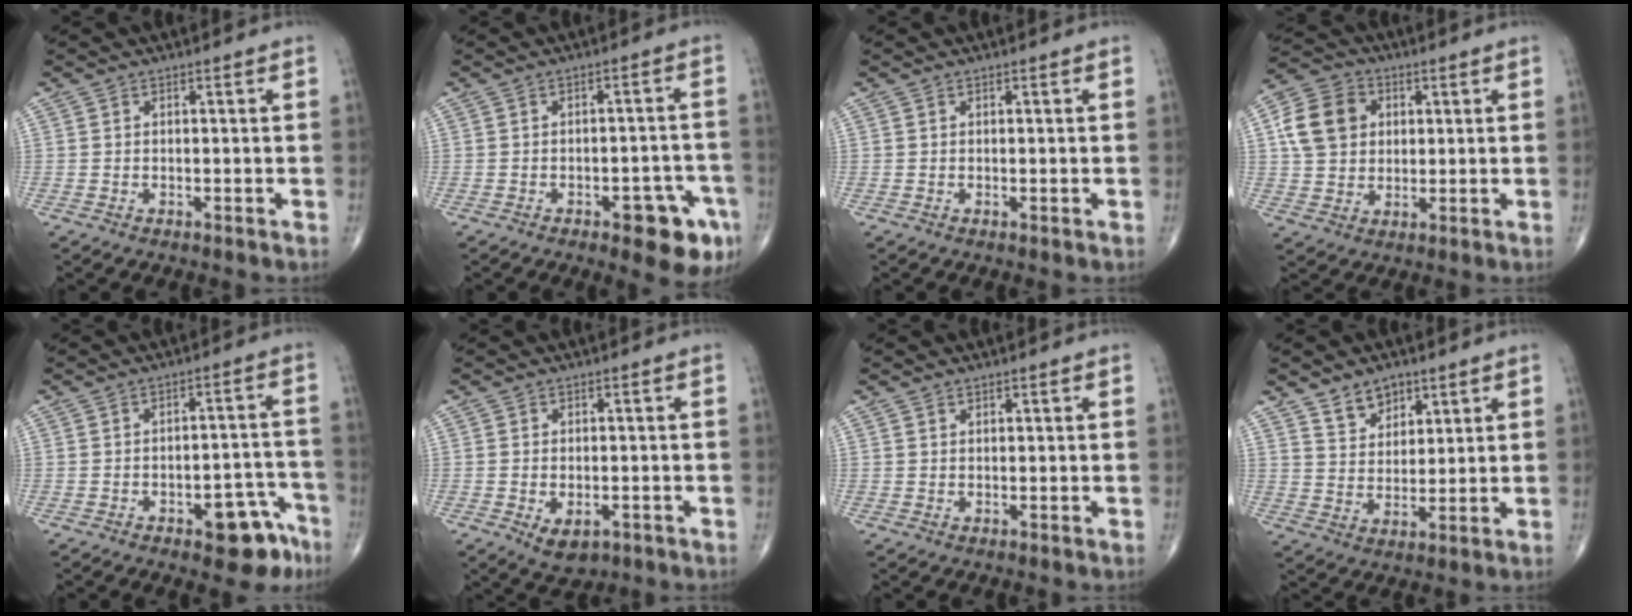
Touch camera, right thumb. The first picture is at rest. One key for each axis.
{"total": 9.4, "fx": -4.5, "fy": 3.7, "fz": 7.4, "tx": -0.063, "ty": 0.023, "tz": -0.049}
{"total": 0.0}
{"total": 11.0, "fx": 2.4, "fy": 9.1, "fz": 5.8, "tx": -0.089, "ty": 0.007, "tz": 0.036}
{"total": 9.2, "fx": -5.3, "fy": 4.0, "fz": 6.3, "tx": -0.048, "ty": 0.044, "tz": -0.062}
{"total": 4.7, "fx": -1.7, "fy": 2.9, "fz": 3.3, "tx": -0.047, "ty": 0.003, "tz": -0.015}
{"total": 0.5, "fx": 0.5, "fy": 0.2, "fz": 0.0, "tx": 0.003, "ty": -0.004, "tz": 0.006}
{"total": 6.5, "fx": 4.4, "fy": 4.1, "fz": 2.4, "tx": -0.013, "ty": -0.033, "tz": 0.083}